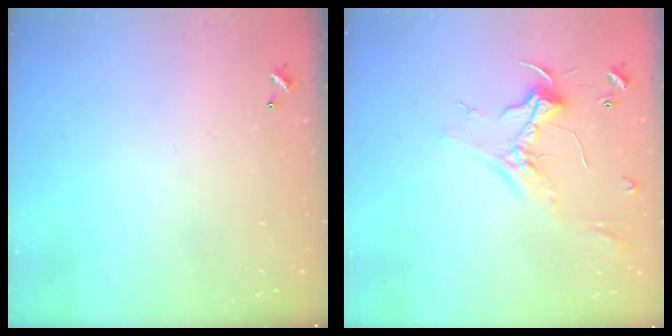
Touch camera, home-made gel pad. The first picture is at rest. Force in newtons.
{"total": 2.4, "press": 2.3, "slide": 0.7}